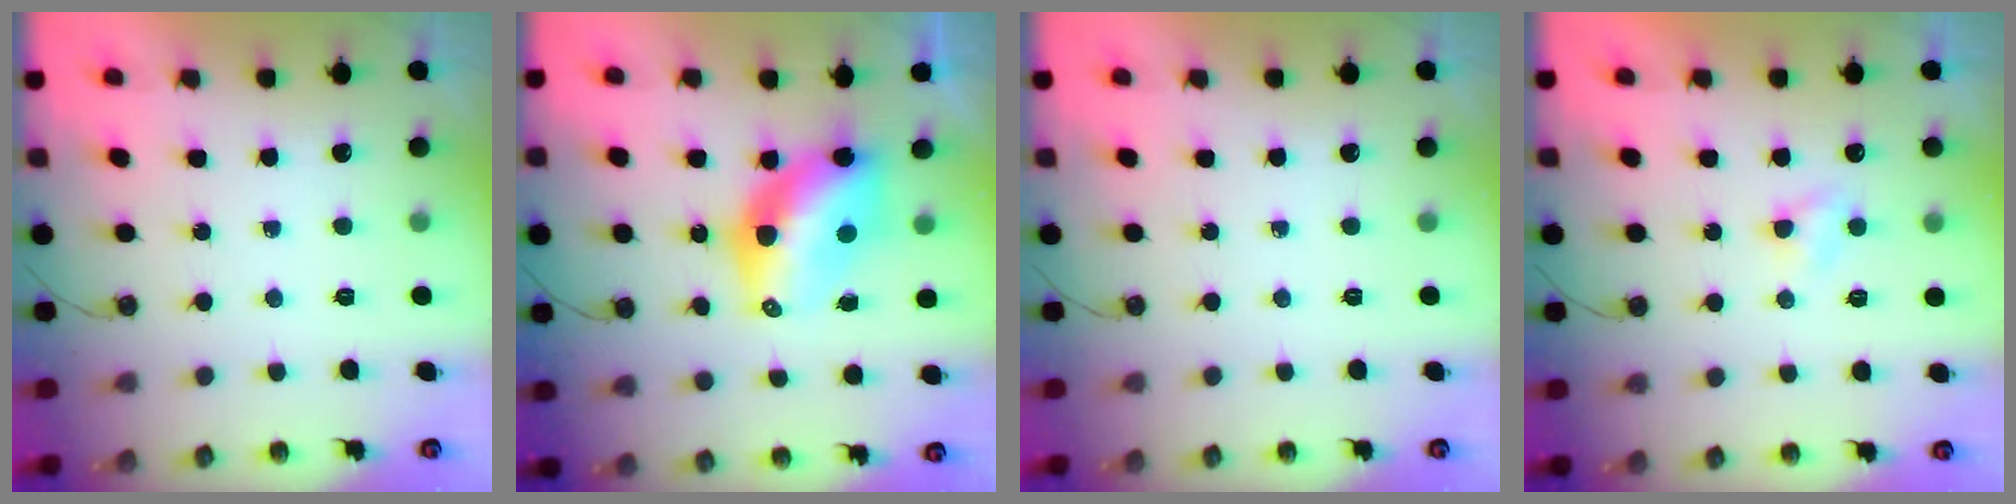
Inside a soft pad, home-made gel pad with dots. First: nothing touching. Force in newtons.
{"total": 9.5, "press": 9.5, "slide": 0.9}
{"total": 0.0}
{"total": 3.3, "press": 3.2, "slide": 0.5}